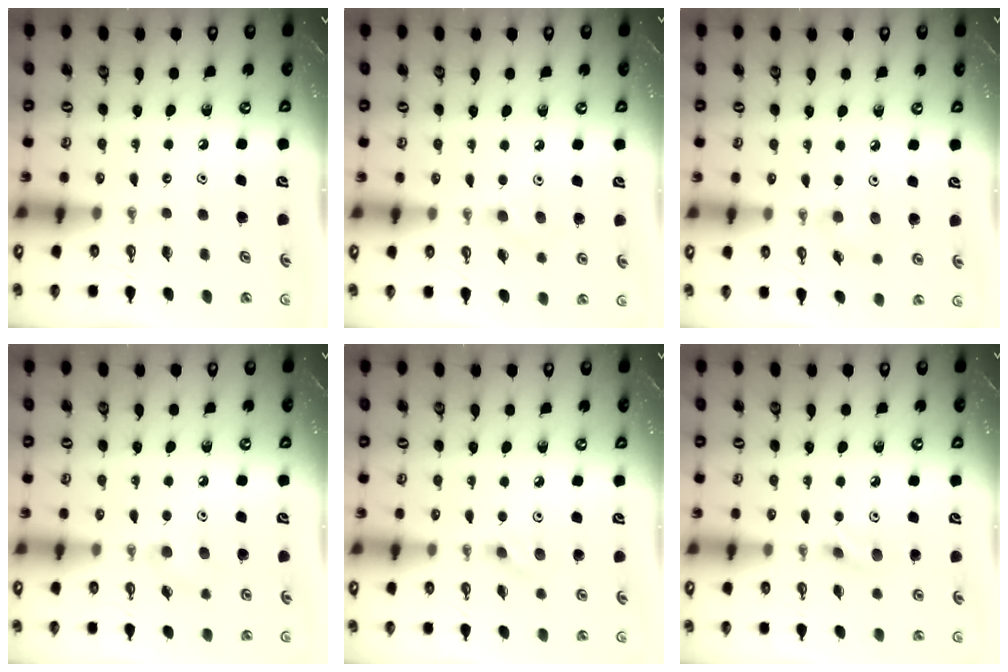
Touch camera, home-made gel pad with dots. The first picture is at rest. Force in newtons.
{"total": 8.3, "press": 7.3, "slide": 4.0}
{"total": 4.6, "press": 4.4, "slide": 1.4}
{"total": 6.8, "press": 6.6, "slide": 1.6}
{"total": 6.1, "press": 5.9, "slide": 1.7}
{"total": 4.8, "press": 4.7, "slide": 1.1}